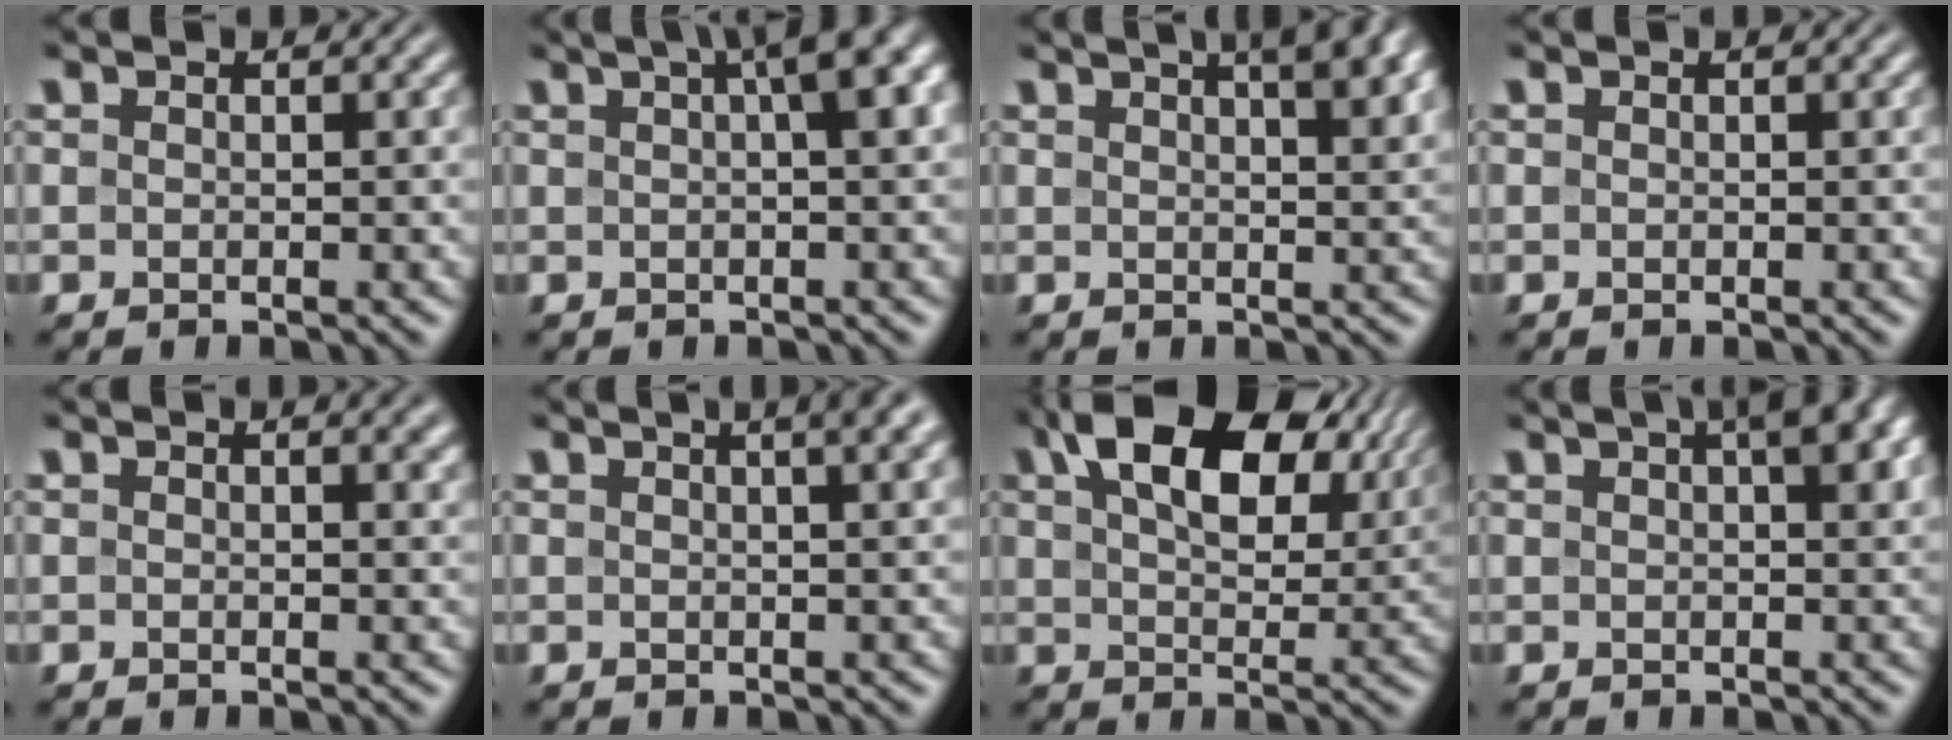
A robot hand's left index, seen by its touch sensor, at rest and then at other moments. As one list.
[{"total": 6.6, "force": [2.5, 1.6, 5.9], "torque": [-0.056, 0.026, 0.032]}, {"total": 7.4, "force": [4.0, 2.8, 5.5], "torque": [-0.040, 0.038, 0.029]}, {"total": 0.0}, {"total": 1.7, "force": [1.1, 0.5, 1.1], "torque": [-0.005, 0.003, 0.015]}, {"total": 6.8, "force": [3.7, 2.8, 5.0], "torque": [-0.026, 0.046, 0.013]}, {"total": 12.8, "force": [6.2, 6.9, 8.7], "torque": [-0.142, 0.018, 0.111]}, {"total": 5.4, "force": [2.7, 1.7, 4.4], "torque": [-0.043, 0.022, 0.030]}]